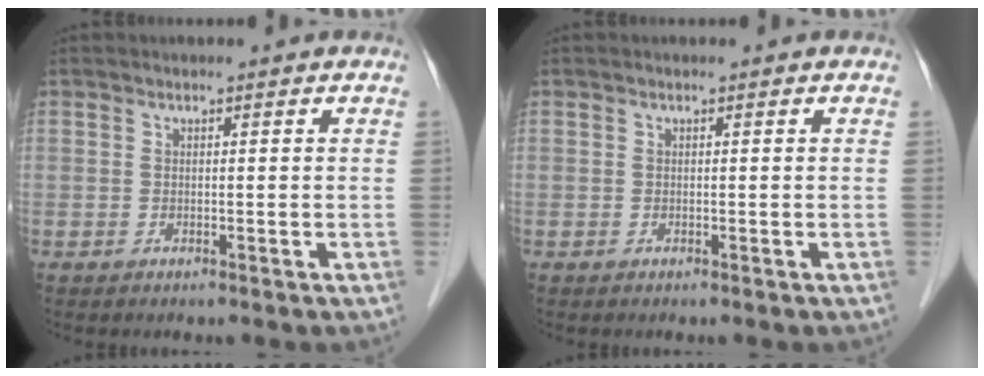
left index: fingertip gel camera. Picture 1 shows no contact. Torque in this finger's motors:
{"motor_torque": [0.00, 0.00, -0.01, 0.00]}